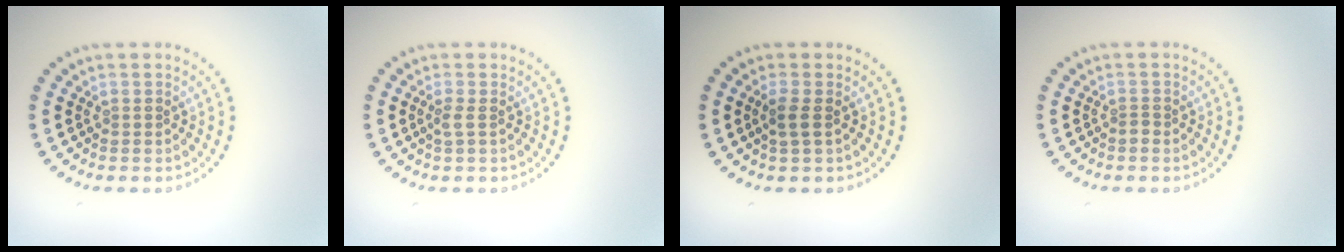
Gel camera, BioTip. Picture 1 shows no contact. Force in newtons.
{"total": 0.9, "press": 0.6, "slide": 0.6}
{"total": 1.3, "press": 1.2, "slide": 0.6}
{"total": 0.7, "press": 0.5, "slide": 0.5}